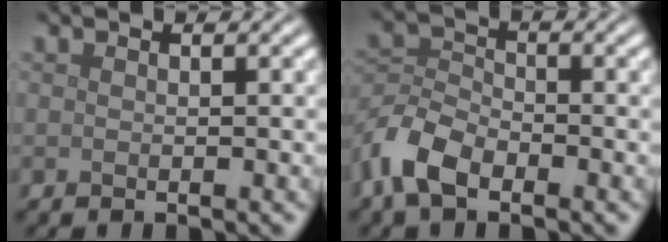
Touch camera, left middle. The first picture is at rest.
{"total": 5.4, "force": [-3.5, 2.8, 3.1], "torque": [-0.066, -0.002, -0.082]}